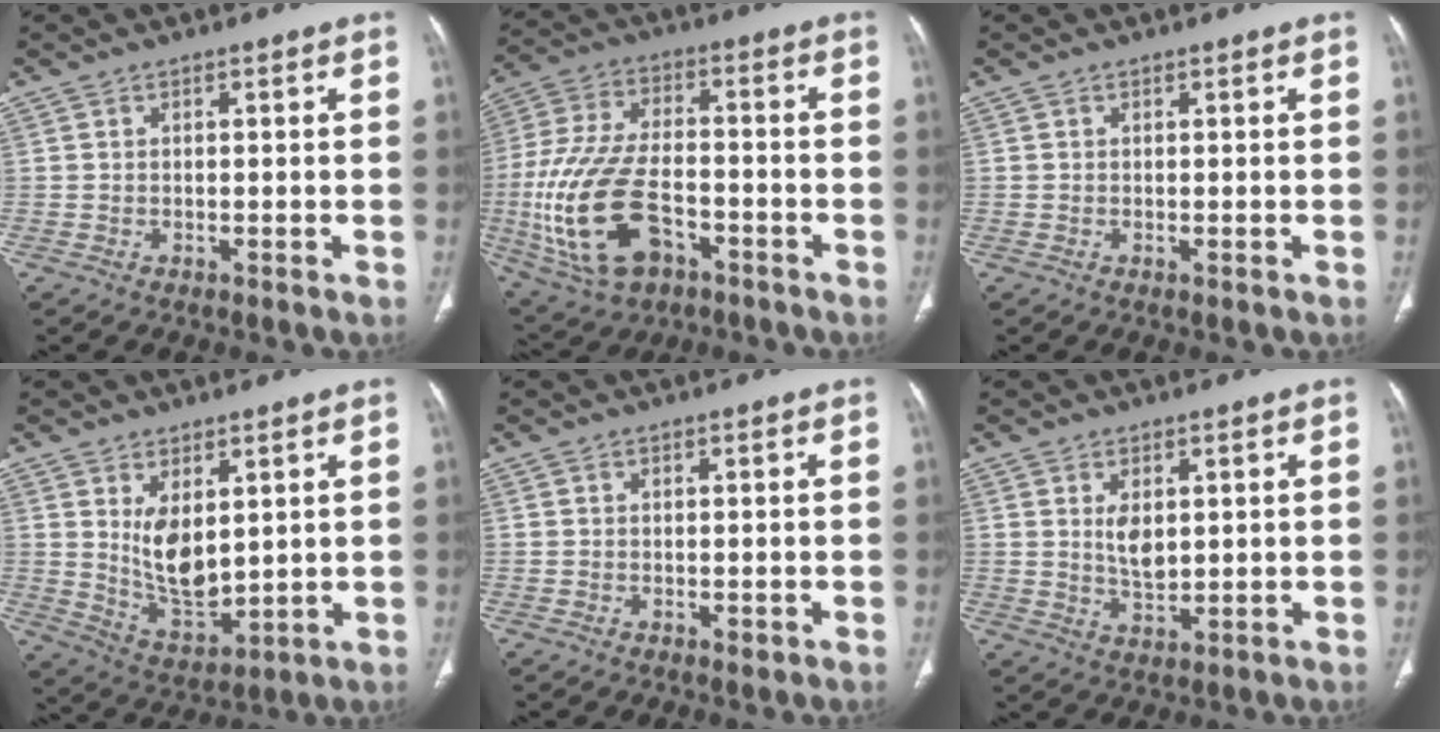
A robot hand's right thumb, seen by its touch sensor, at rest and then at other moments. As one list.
[{"total": 20.2, "force": [-6.4, 11.2, 15.6], "torque": [-0.339, 0.019, -0.104]}, {"total": 0.0}, {"total": 9.7, "force": [2.6, 5.2, 7.8], "torque": [-0.118, -0.030, 0.069]}, {"total": 0.9, "force": [-0.1, 0.6, 0.7], "torque": [-0.008, -0.002, 0.001]}, {"total": 5.0, "force": [1.3, 2.7, 3.9], "torque": [-0.061, -0.014, 0.031]}]